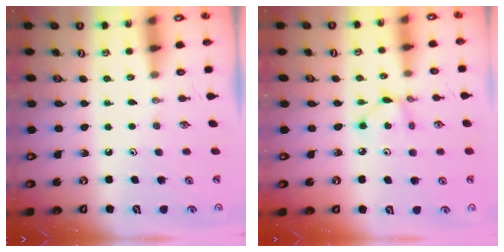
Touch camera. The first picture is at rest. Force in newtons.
{"total": 4.0, "press": 4.0, "slide": 0.2}